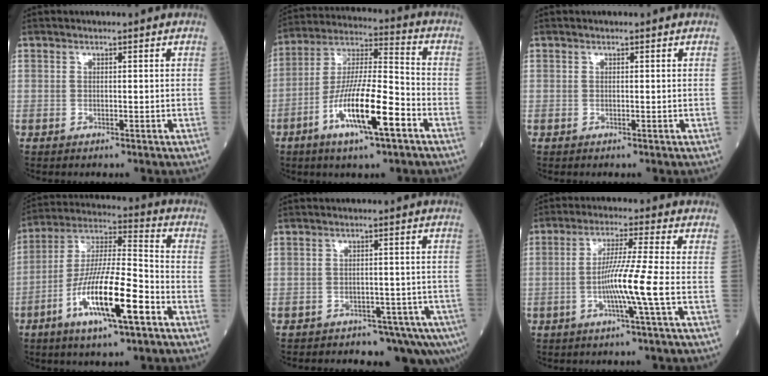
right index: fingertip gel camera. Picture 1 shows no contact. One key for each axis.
{"total": 14.7, "fx": -6.4, "fy": 2.0, "fz": 13.1, "tx": -0.247, "ty": -0.009, "tz": -0.117}
{"total": 0.0}
{"total": 16.1, "fx": -6.9, "fy": 2.2, "fz": 14.5, "tx": -0.274, "ty": -0.011, "tz": -0.124}
{"total": 10.9, "fx": -8.8, "fy": 4.6, "fz": 4.6, "tx": -0.044, "ty": 0.020, "tz": -0.106}
{"total": 7.9, "fx": -2.1, "fy": -1.8, "fz": 7.4, "tx": -0.137, "ty": -0.005, "tz": -0.043}